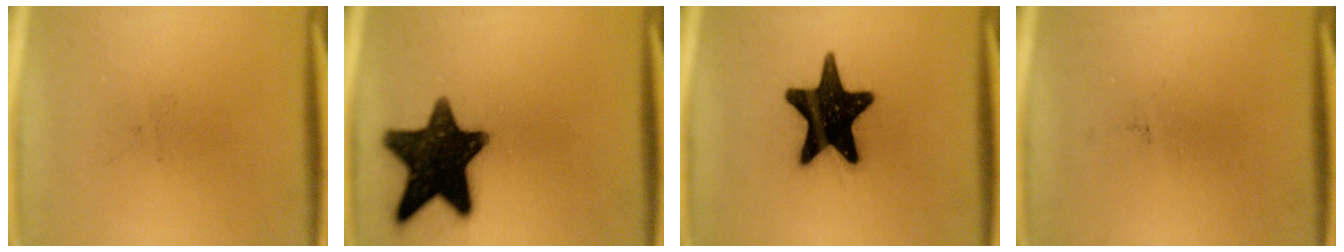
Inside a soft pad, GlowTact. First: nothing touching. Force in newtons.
{"total": 16.4}
{"total": 19.6}
{"total": 0.0}